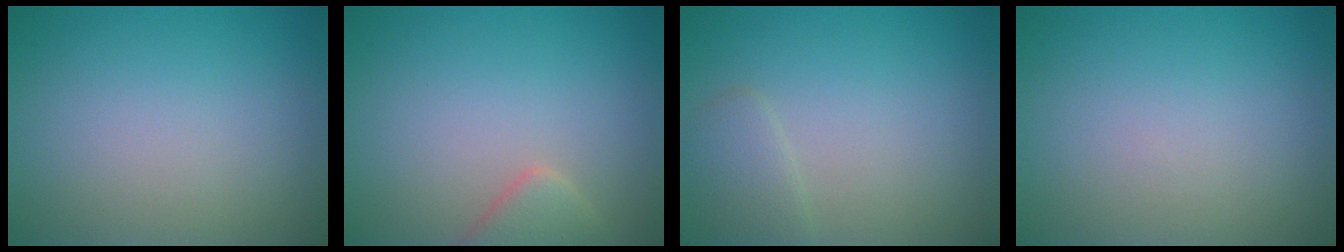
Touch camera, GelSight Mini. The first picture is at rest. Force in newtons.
{"total": 2.3, "press": 2.3, "slide": 0.2}
{"total": 1.7, "press": 1.7, "slide": 0.0}
{"total": 0.0}